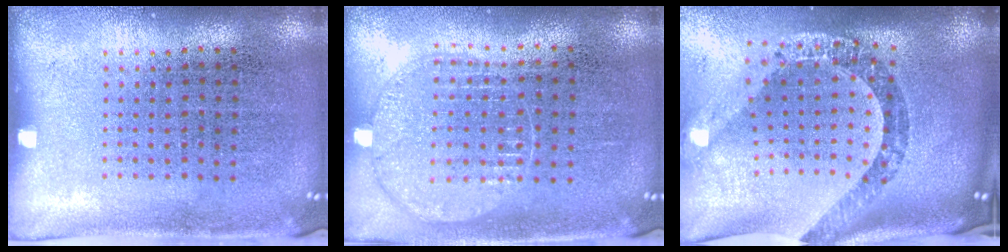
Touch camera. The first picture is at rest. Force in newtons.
{"total": 1.0, "press": 1.0, "slide": 0.1}
{"total": 2.8, "press": 2.1, "slide": 1.8}